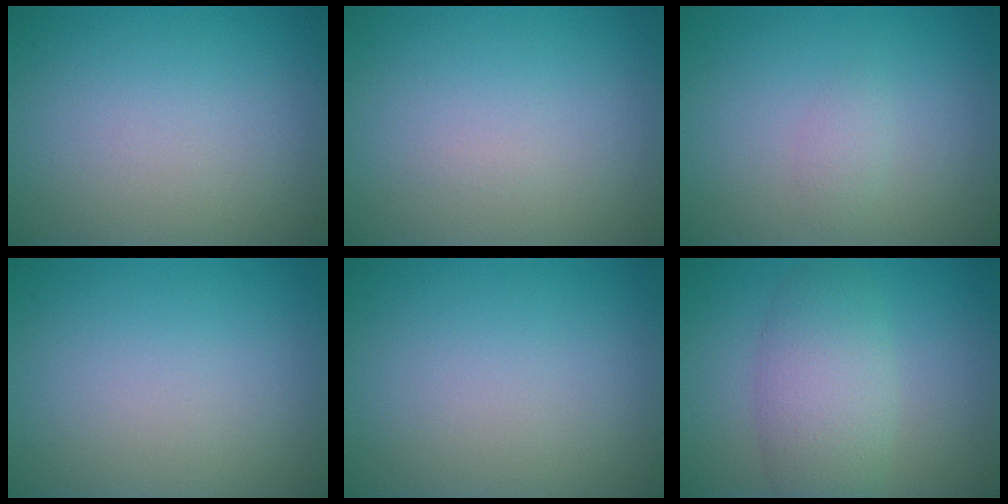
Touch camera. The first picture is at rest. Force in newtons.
{"total": 0.0}
{"total": 1.0, "press": 1.0, "slide": 0.1}
{"total": 0.0}
{"total": 0.0}
{"total": 4.8, "press": 4.8, "slide": 0.3}